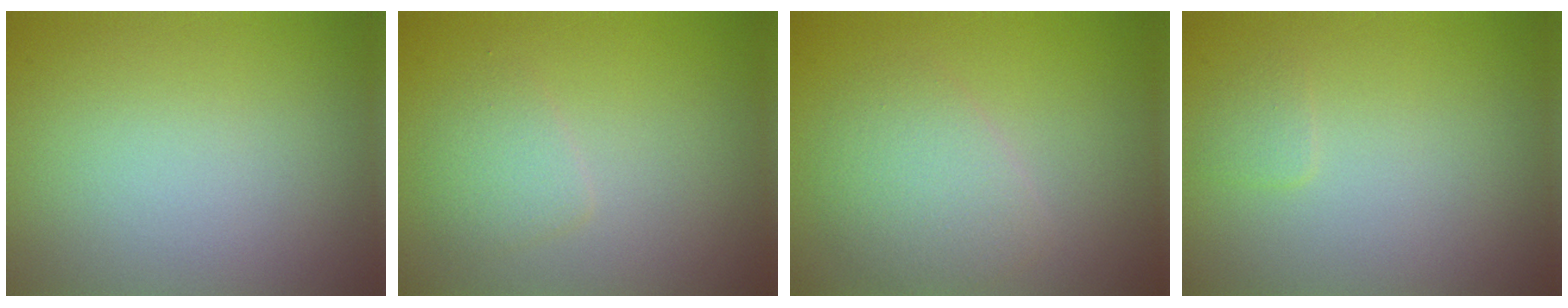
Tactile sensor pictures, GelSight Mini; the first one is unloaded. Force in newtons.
{"total": 1.8, "press": 1.8, "slide": 0.1}
{"total": 3.2, "press": 3.2, "slide": 0.1}
{"total": 0.8, "press": 0.8, "slide": 0.1}